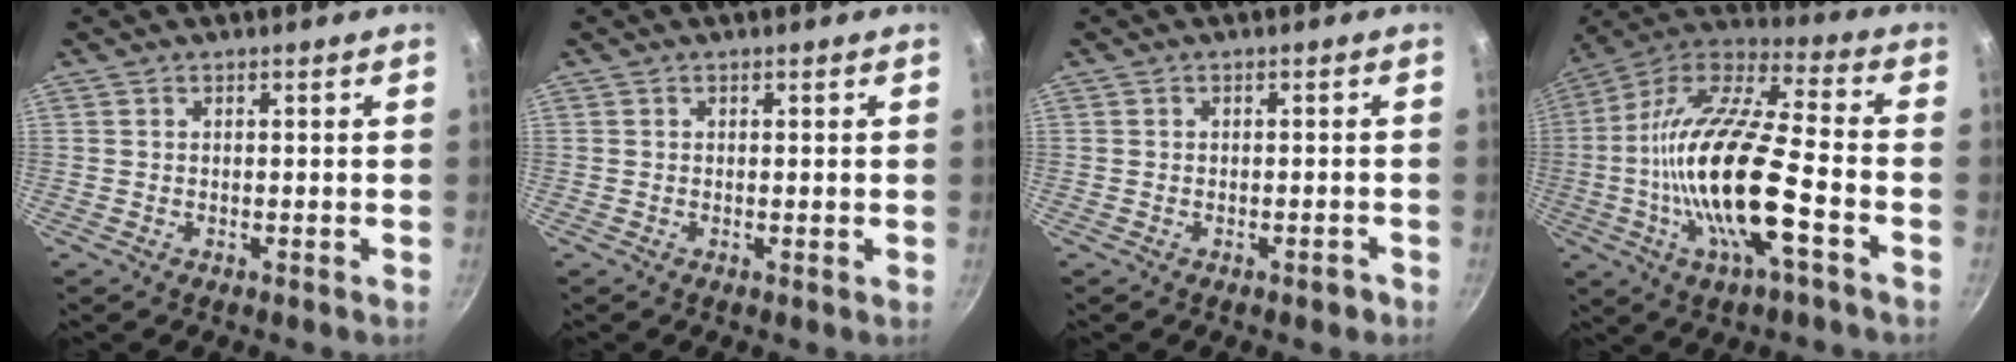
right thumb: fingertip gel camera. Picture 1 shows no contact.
{"total": 0.0}
{"total": 1.7, "force": [-1.1, 0.9, 1.0], "torque": [-0.006, 0.017, -0.008]}
{"total": 22.9, "force": [-5.4, 6.8, 21.1], "torque": [-0.400, 0.029, -0.116]}